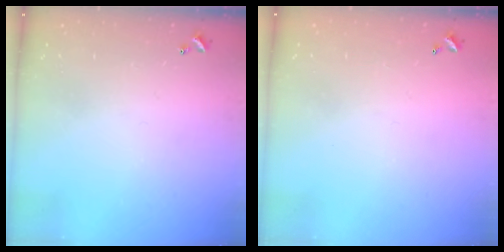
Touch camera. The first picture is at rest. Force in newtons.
{"total": 2.9, "press": 2.9, "slide": 0.1}